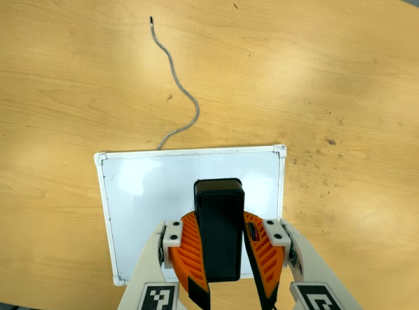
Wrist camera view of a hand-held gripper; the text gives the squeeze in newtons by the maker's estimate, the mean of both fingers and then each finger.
{"total": 10.3, "left": 9.6, "right": 10.9}